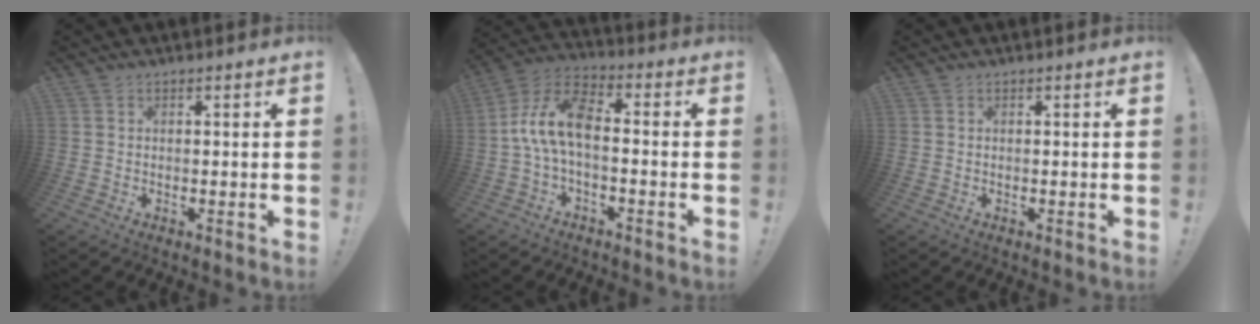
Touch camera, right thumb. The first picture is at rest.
{"total": 11.9, "force": [-0.9, 6.4, 10.0], "torque": [-0.210, 0.013, -0.014]}
{"total": 0.0}